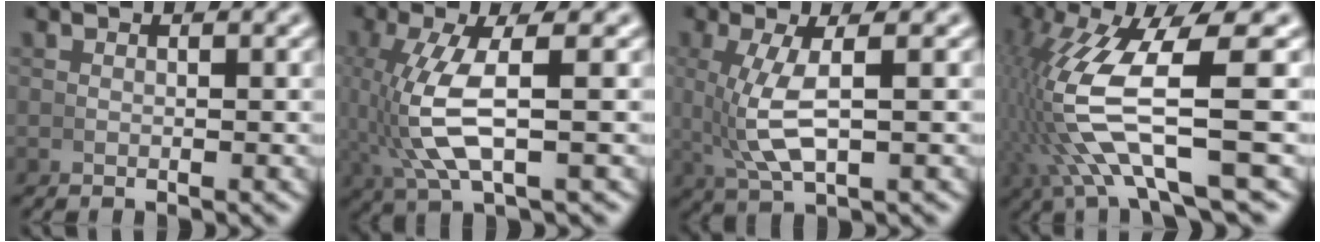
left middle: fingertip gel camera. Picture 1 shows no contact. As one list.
[{"total": 6.2, "force": [-0.1, 1.9, 5.9], "torque": [-0.137, -0.002, 0.009]}, {"total": 5.0, "force": [0.3, 1.5, 4.8], "torque": [-0.095, 0.002, 0.013]}, {"total": 9.8, "force": [0.3, 3.9, 9.0], "torque": [-0.206, -0.012, 0.016]}]